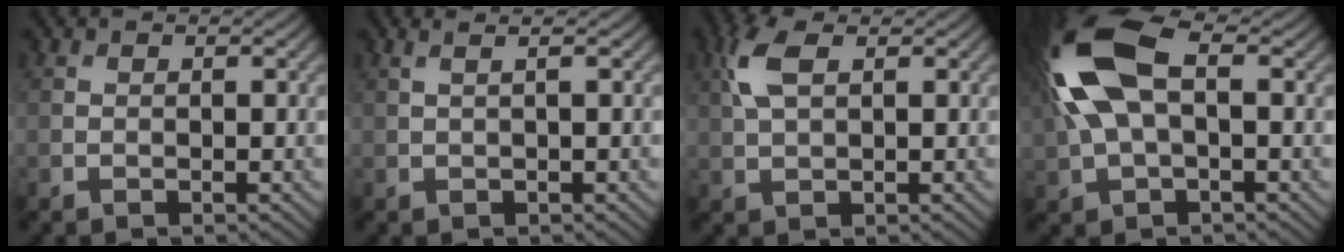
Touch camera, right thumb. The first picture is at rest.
{"total": 1.7, "force": [0.6, 0.4, 1.6], "torque": [-0.022, 0.008, -0.002]}
{"total": 4.9, "force": [1.8, 2.2, 4.0], "torque": [-0.107, 0.011, 0.035]}
{"total": 13.2, "force": [2.2, 6.8, 11.1], "torque": [-0.278, 0.016, 0.036]}